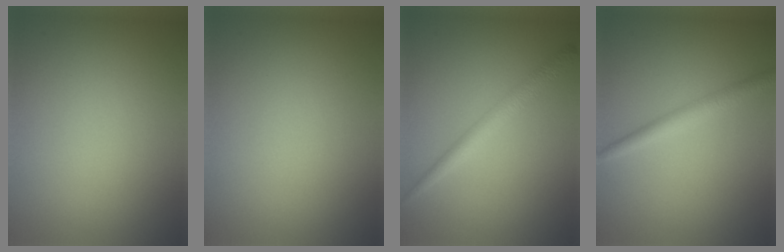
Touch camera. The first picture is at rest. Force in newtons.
{"total": 0.0}
{"total": 2.4, "press": 2.4, "slide": 0.1}
{"total": 2.3, "press": 2.3, "slide": 0.0}